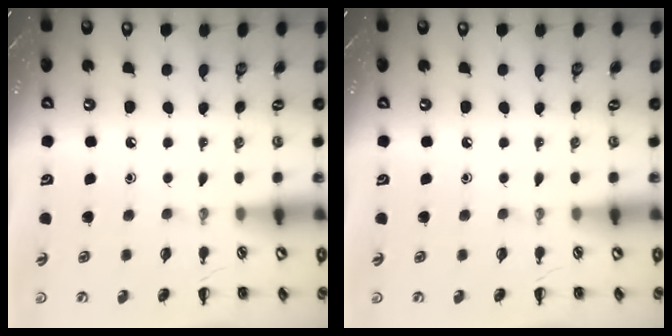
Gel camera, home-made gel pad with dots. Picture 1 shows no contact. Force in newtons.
{"total": 0.0}